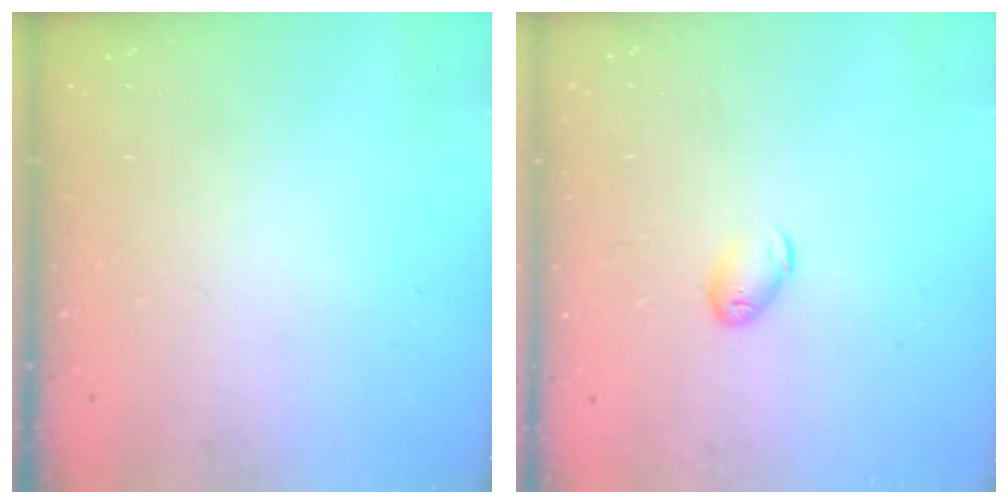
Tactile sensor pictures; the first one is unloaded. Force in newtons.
{"total": 6.2, "press": 6.1, "slide": 1.1}